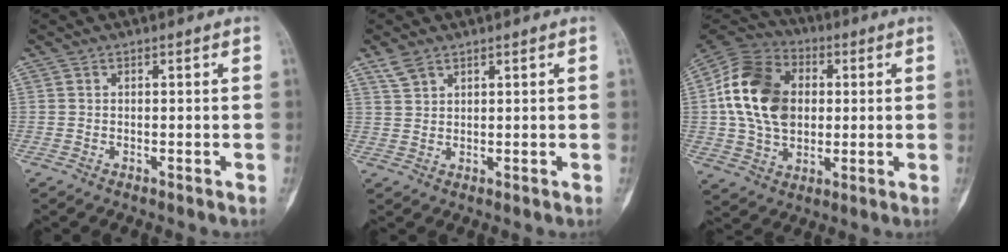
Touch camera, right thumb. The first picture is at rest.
{"total": 3.1, "force": [2.3, 1.6, 1.4], "torque": [-0.028, -0.001, 0.053]}
{"total": 18.4, "force": [1.8, 13.7, 12.2], "torque": [-0.205, 0.013, 0.028]}